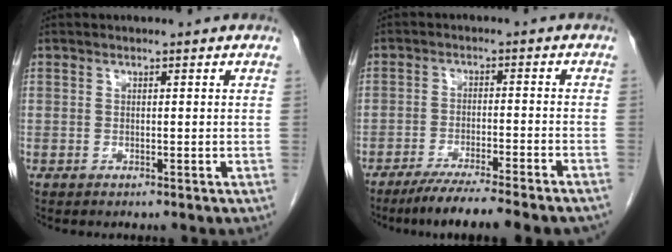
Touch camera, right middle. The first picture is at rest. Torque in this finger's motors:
{"motor_torque": [1.13, -1.01, 0.23, 0.08]}